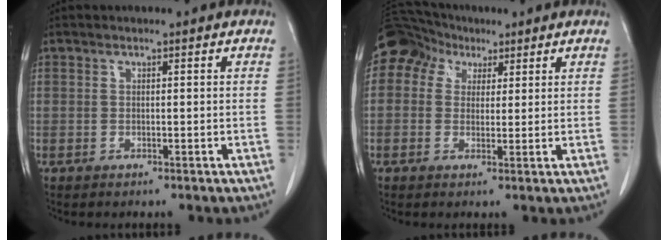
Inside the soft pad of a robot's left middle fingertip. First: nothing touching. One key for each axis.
{"total": 7.9, "fx": 4.0, "fy": 6.5, "fz": 2.1, "tx": -0.045, "ty": 0.043, "tz": 0.075}